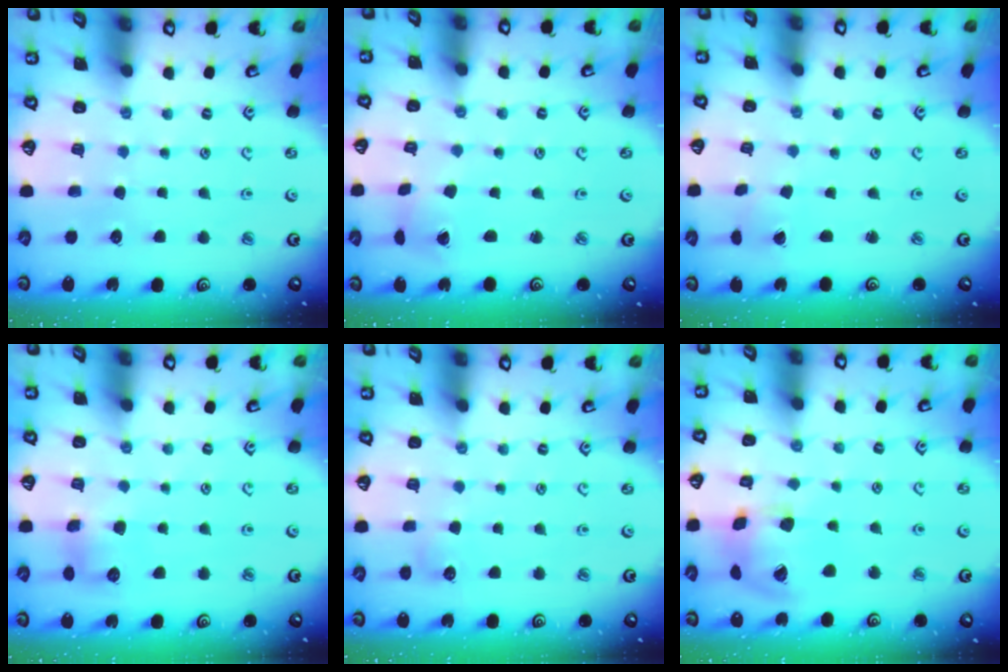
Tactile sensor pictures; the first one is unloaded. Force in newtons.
{"total": 1.4, "press": 1.4, "slide": 0.2}
{"total": 0.0}
{"total": 6.3, "press": 6.3, "slide": 0.6}
{"total": 3.2, "press": 3.2, "slide": 0.4}
{"total": 15.7, "press": 15.5, "slide": 2.3}